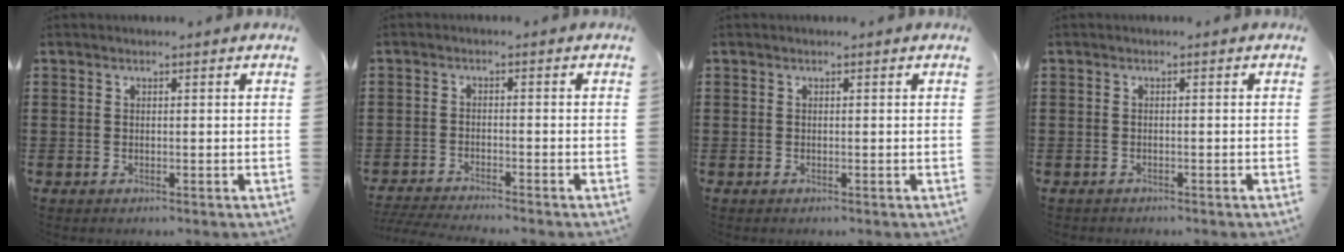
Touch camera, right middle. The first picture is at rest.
{"total": 3.1, "force": [-3.0, 0.0, 0.6], "torque": [-0.025, -0.007, -0.067]}
{"total": 0.0}
{"total": 0.8, "force": [-0.8, 0.3, -0.1], "torque": [0.000, 0.002, -0.017]}